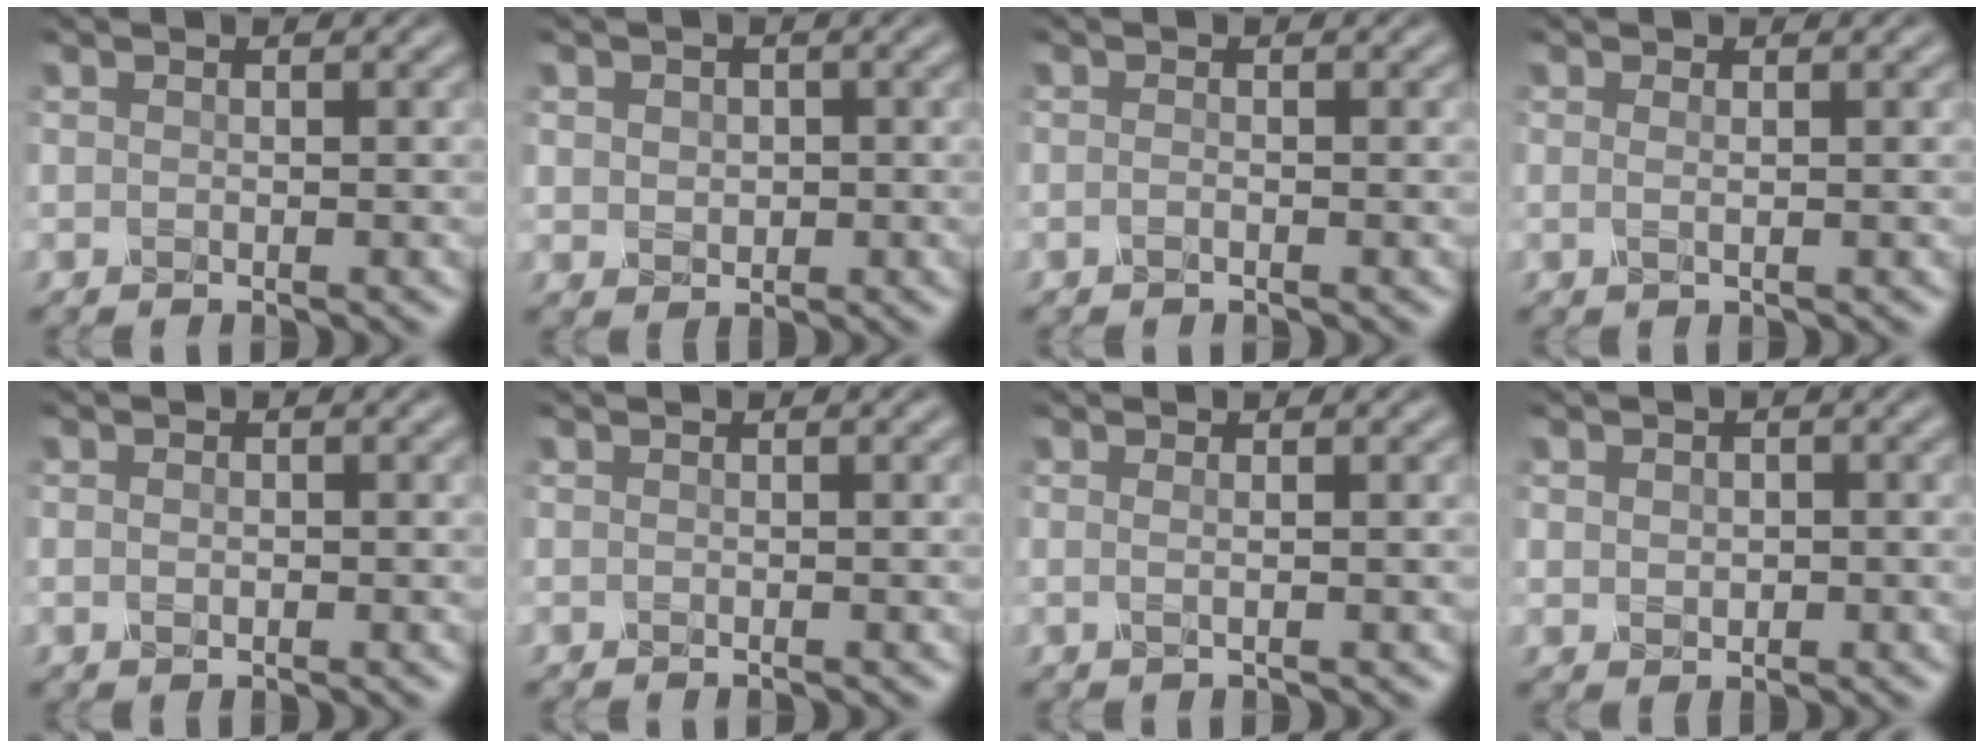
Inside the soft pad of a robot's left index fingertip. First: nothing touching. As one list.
[{"total": 1.7, "force": [0.3, 1.5, 0.8], "torque": [-0.013, -0.001, 0.005]}, {"total": 0.6, "force": [-0.3, 0.2, 0.5], "torque": [-0.011, -0.002, -0.007]}, {"total": 0.9, "force": [0.2, 0.3, 0.8], "torque": [-0.012, 0.000, 0.000]}, {"total": 0.9, "force": [0.0, 0.6, 0.7], "torque": [-0.013, 0.000, 0.000]}, {"total": 0.0}, {"total": 1.0, "force": [0.2, 0.4, 1.0], "torque": [-0.015, -0.002, -0.003]}, {"total": 1.4, "force": [0.2, 1.1, 0.8], "torque": [-0.013, -0.002, 0.005]}]